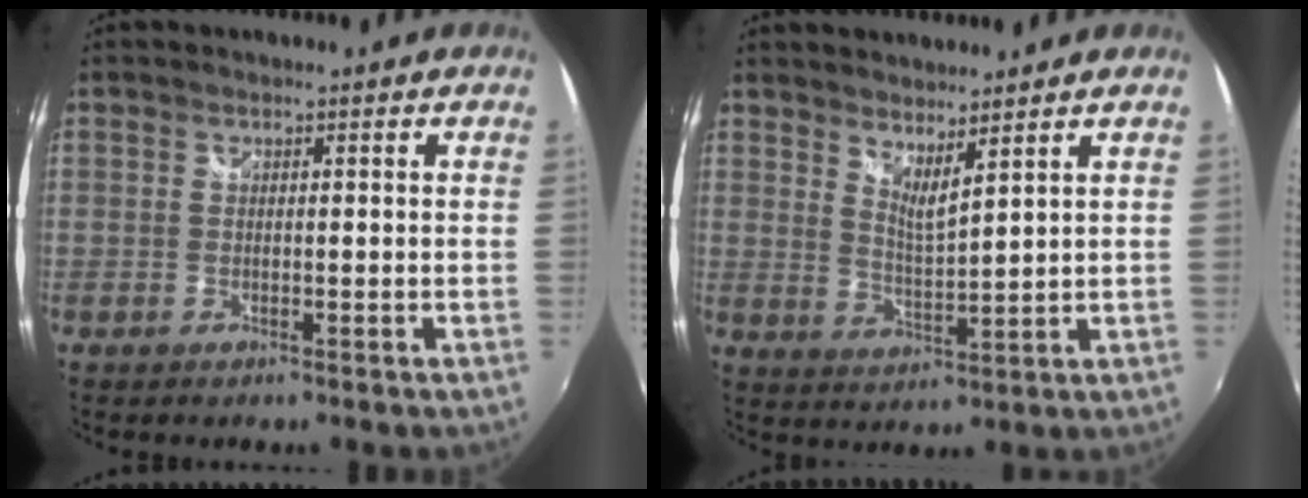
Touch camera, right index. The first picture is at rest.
{"total": 5.4, "force": [4.8, 0.2, 2.6], "torque": [-0.039, -0.009, 0.074]}